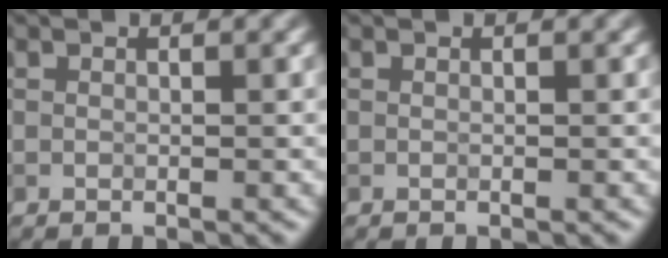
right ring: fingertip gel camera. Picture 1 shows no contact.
{"total": 0.0}